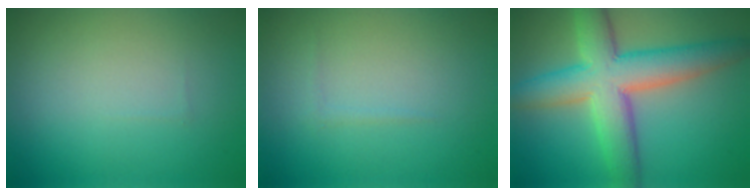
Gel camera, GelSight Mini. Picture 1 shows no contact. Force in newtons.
{"total": 0.5, "press": 0.5, "slide": 0.1}
{"total": 8.9, "press": 8.9, "slide": 0.5}